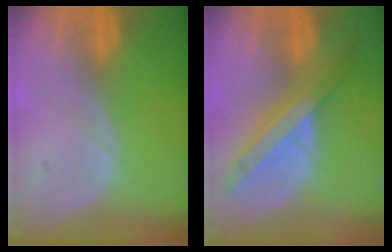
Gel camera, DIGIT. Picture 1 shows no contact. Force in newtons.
{"total": 7.6, "press": 7.0, "slide": 2.8}